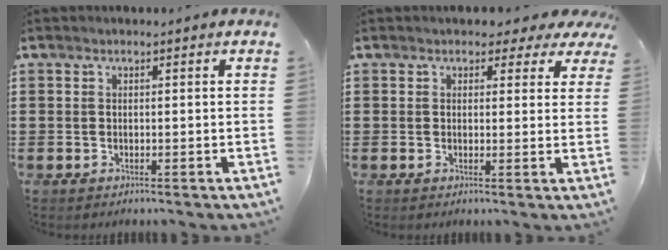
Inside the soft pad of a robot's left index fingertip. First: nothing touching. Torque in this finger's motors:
{"motor_torque": [2.14, 0.00, 0.45, 0.01]}